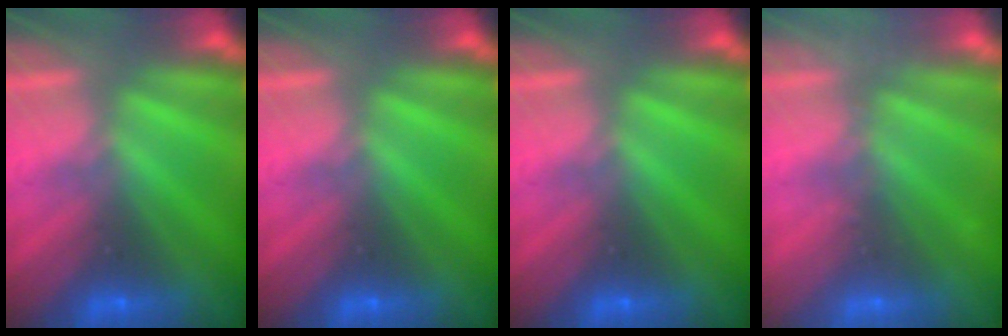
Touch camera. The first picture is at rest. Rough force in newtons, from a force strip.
{"total": 0.0}
{"total": 0.0}
{"total": 2.1}